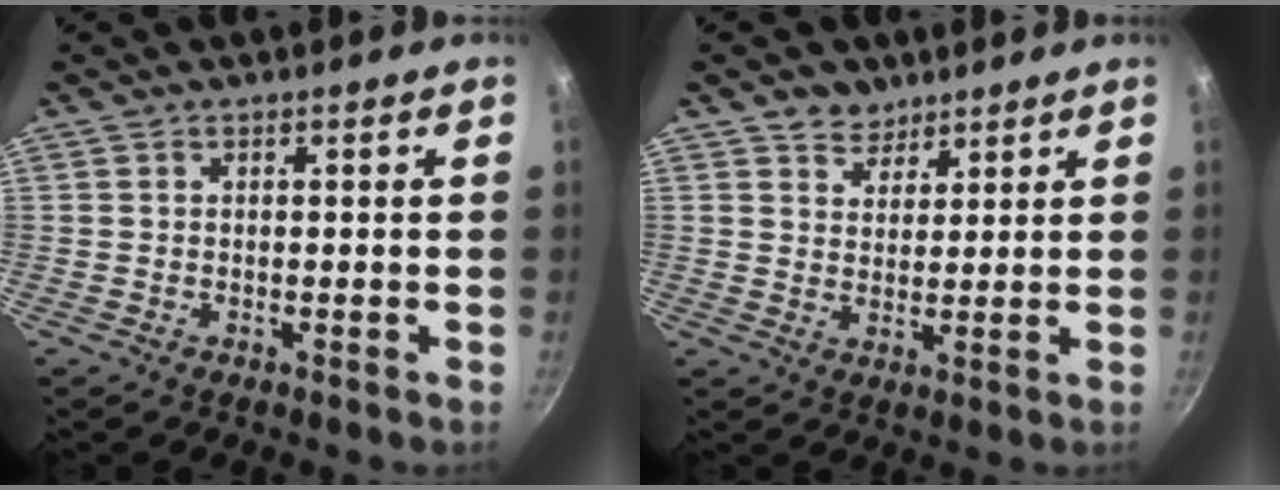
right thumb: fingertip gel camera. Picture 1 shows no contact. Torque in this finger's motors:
{"motor_torque": [-0.08, -0.27, -0.48, 0.13, -0.01]}